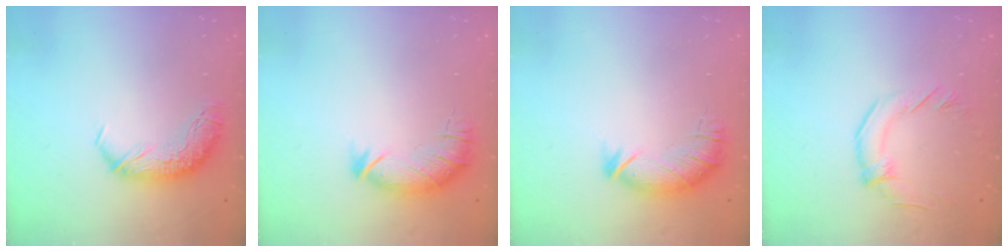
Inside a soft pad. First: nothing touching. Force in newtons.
{"total": 3.0, "press": 2.4, "slide": 1.9}
{"total": 3.0, "press": 2.4, "slide": 1.9}
{"total": 1.3, "press": 1.3, "slide": 0.4}